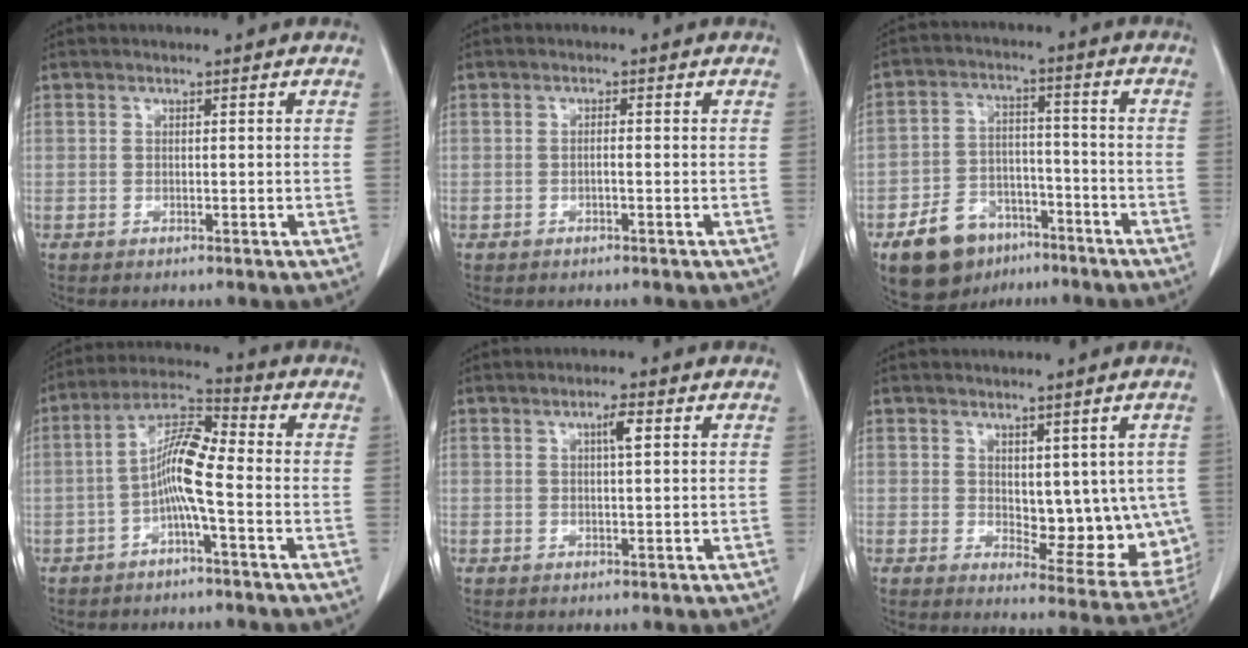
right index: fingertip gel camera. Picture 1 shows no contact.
{"total": 0.9, "force": [-0.2, 0.1, 0.8], "torque": [-0.014, 0.002, -0.004]}
{"total": 10.8, "force": [-6.9, 6.8, 4.8], "torque": [-0.094, 0.012, -0.111]}
{"total": 8.0, "force": [-1.9, 0.8, 7.7], "torque": [-0.151, 0.019, -0.043]}
{"total": 2.2, "force": [0.8, 0.1, 2.1], "torque": [-0.037, 0.001, 0.013]}
{"total": 11.2, "force": [1.0, 5.5, 9.7], "torque": [-0.107, -0.009, 0.027]}